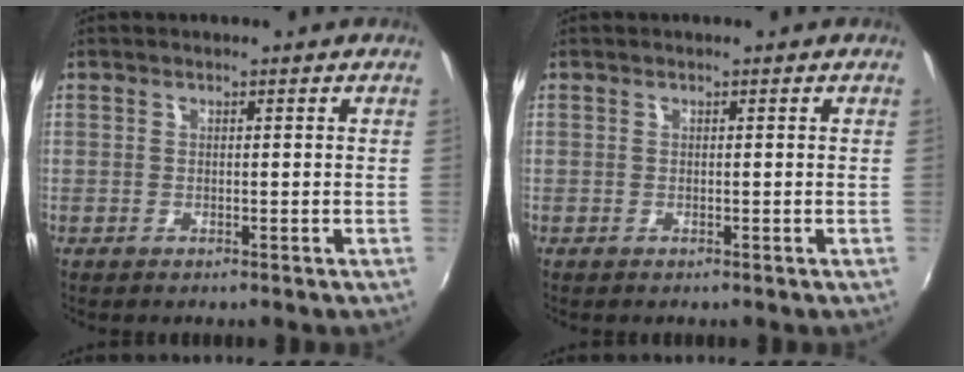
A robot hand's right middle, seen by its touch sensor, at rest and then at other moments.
{"total": 0.0}